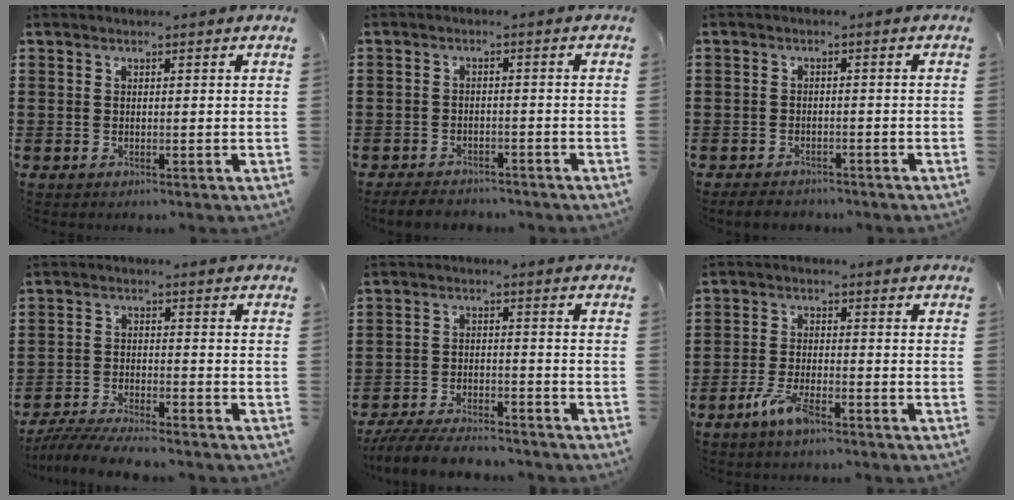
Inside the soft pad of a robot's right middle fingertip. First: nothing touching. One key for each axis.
{"total": 3.1, "fx": -3.0, "fy": 0.8, "fz": 0.2, "tx": -0.014, "ty": -0.001, "tz": -0.066}
{"total": 2.5, "fx": -2.3, "fy": 0.8, "fz": 0.2, "tx": -0.008, "ty": 0.001, "tz": -0.051}
{"total": 5.3, "fx": -5.1, "fy": 0.3, "fz": 1.4, "tx": -0.037, "ty": -0.008, "tz": -0.102}
{"total": 6.0, "fx": -5.6, "fy": 0.8, "fz": 1.7, "tx": -0.037, "ty": 0.000, "tz": -0.111}
{"total": 5.1, "fx": -3.2, "fy": 1.5, "fz": 3.7, "tx": -0.086, "ty": -0.003, "tz": -0.063}